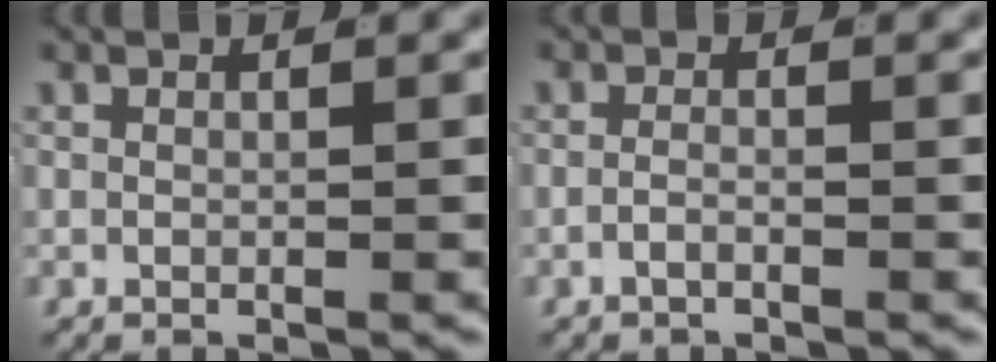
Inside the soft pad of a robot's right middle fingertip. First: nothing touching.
{"total": 1.2, "force": [-1.0, 0.0, 0.6], "torque": [-0.013, -0.004, -0.019]}